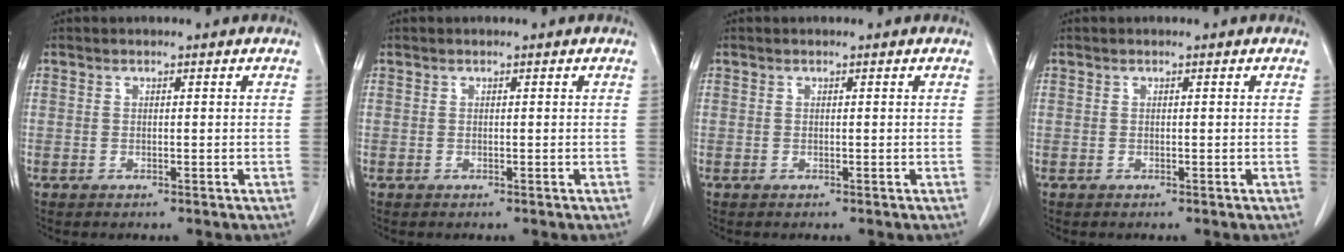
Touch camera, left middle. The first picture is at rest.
{"total": 0.0}
{"total": 0.0}
{"total": 0.0}